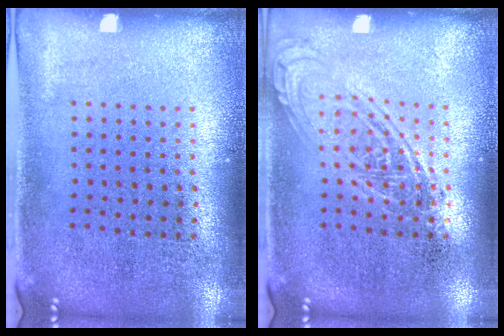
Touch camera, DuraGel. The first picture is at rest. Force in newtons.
{"total": 2.4, "press": 2.3, "slide": 0.3}